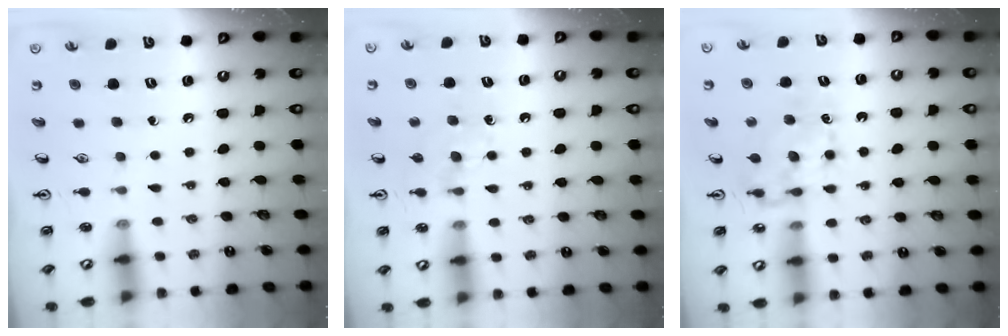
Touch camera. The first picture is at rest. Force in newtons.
{"total": 6.0, "press": 6.0, "slide": 0.7}
{"total": 7.3, "press": 7.3, "slide": 0.7}